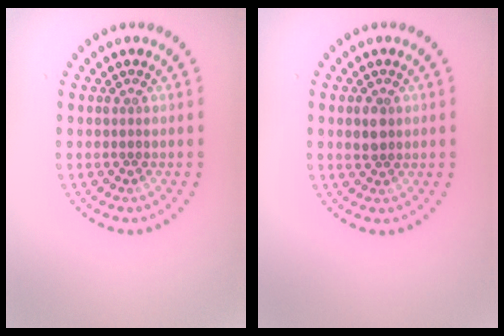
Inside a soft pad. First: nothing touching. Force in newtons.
{"total": 1.8, "press": 1.8, "slide": 0.4}